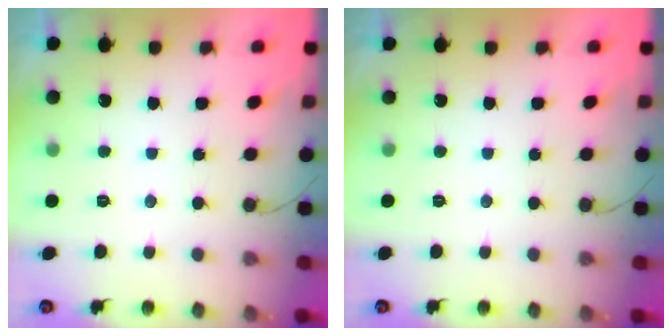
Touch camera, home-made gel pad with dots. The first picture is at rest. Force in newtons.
{"total": 1.7, "press": 1.7, "slide": 0.1}